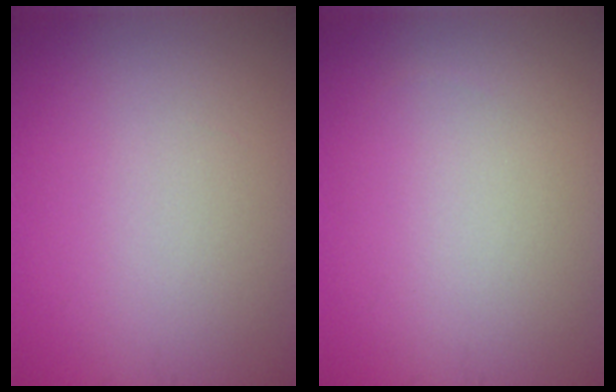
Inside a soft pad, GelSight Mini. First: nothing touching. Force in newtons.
{"total": 0.0}